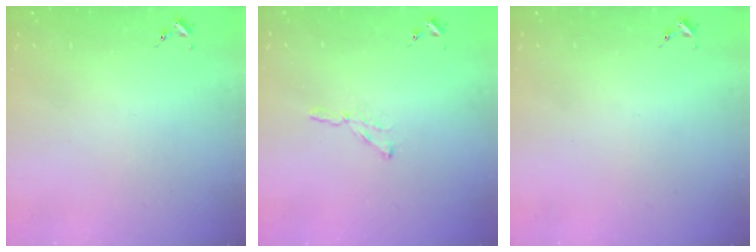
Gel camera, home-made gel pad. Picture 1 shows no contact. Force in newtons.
{"total": 2.4, "press": 2.4, "slide": 0.2}
{"total": 0.0}